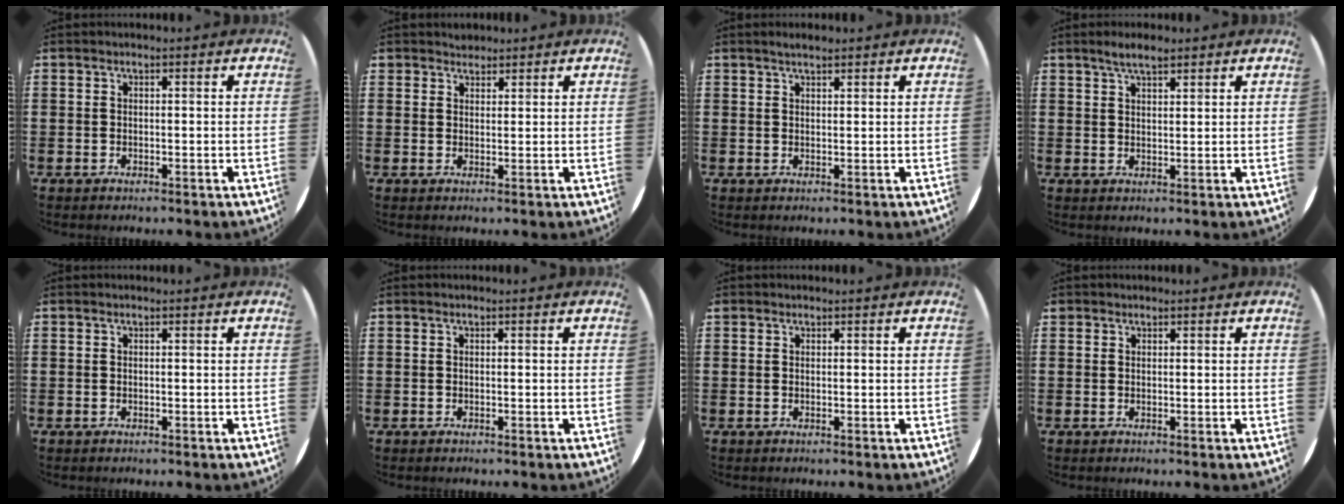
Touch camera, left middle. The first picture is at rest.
{"total": 1.7, "force": [1.6, 0.6, -0.2], "torque": [0.001, 0.004, 0.032]}
{"total": 1.5, "force": [1.3, 0.3, 0.7], "torque": [-0.015, 0.004, 0.023]}
{"total": 3.2, "force": [2.5, 0.9, 1.7], "torque": [-0.029, 0.001, 0.044]}
{"total": 0.0}
{"total": 0.0}
{"total": 0.0}
{"total": 0.5, "force": [0.5, 0.2, -0.1], "torque": [0.003, 0.004, 0.009]}